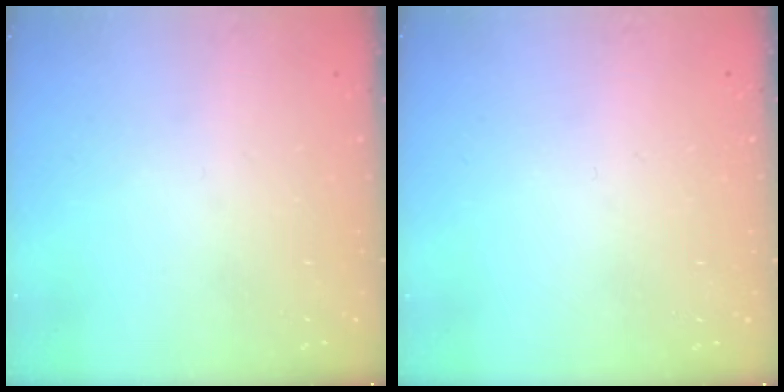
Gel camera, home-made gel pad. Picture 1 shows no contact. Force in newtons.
{"total": 0.0}